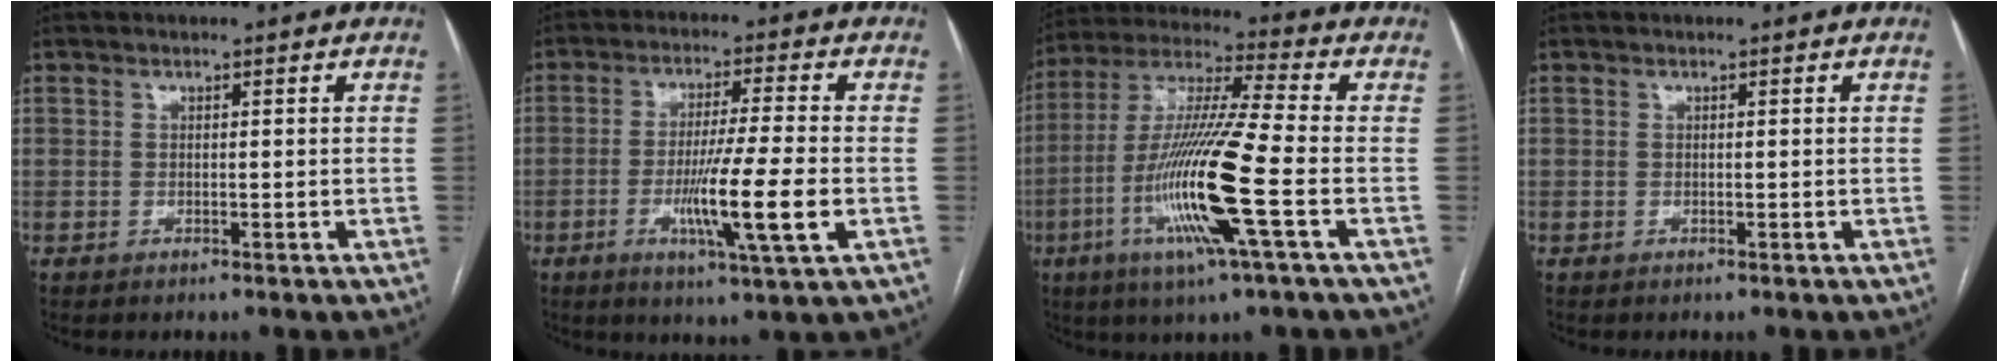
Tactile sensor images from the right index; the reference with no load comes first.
{"total": 11.2, "force": [-2.9, -0.6, 10.8], "torque": [-0.192, -0.022, -0.055]}
{"total": 17.2, "force": [-5.1, -0.3, 16.4], "torque": [-0.334, -0.017, -0.105]}
{"total": 0.0}